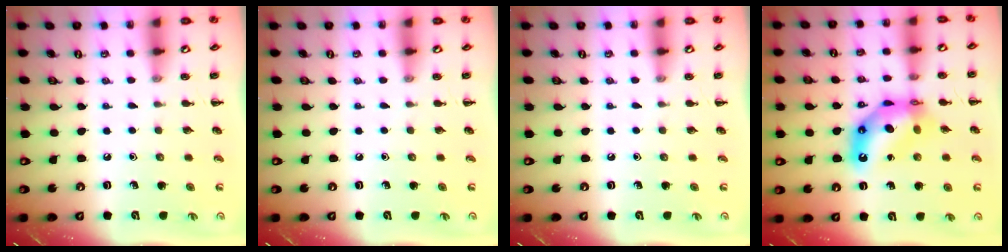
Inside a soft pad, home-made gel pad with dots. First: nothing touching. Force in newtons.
{"total": 0.0}
{"total": 0.0}
{"total": 12.4, "press": 11.8, "slide": 3.8}